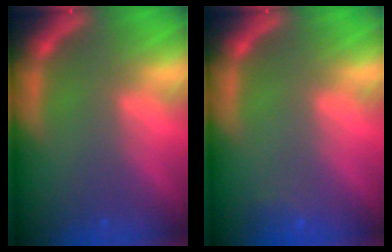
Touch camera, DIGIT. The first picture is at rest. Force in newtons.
{"total": 1.4}